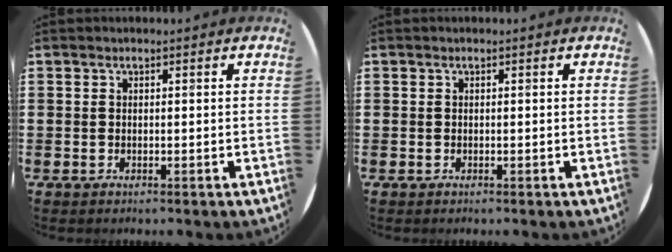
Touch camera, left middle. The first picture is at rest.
{"total": 0.0}